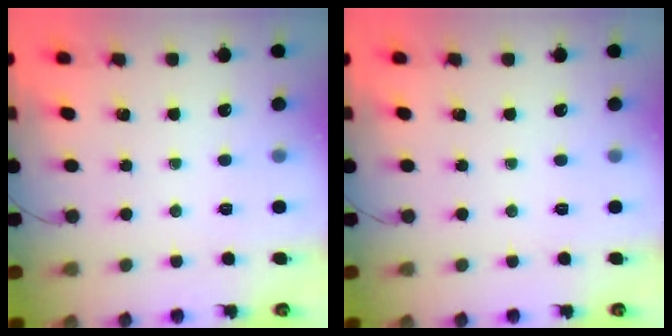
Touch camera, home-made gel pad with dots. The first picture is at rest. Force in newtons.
{"total": 0.0}